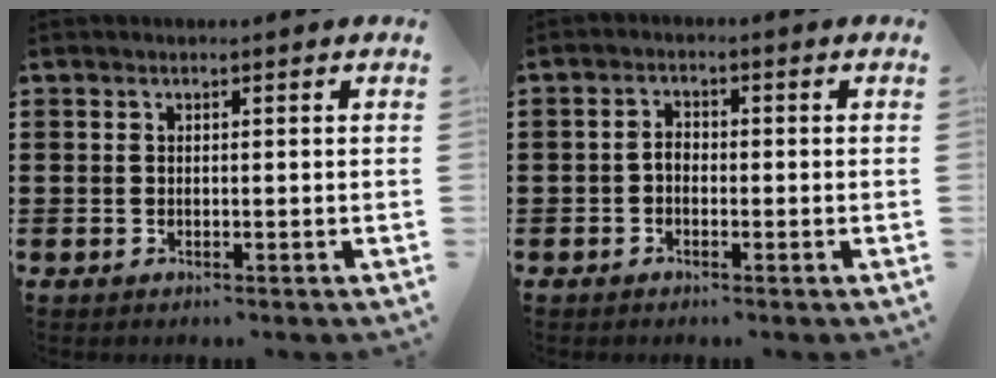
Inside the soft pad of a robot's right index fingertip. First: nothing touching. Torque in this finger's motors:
{"motor_torque": [0.41, -0.19, 0.19, 0.05]}